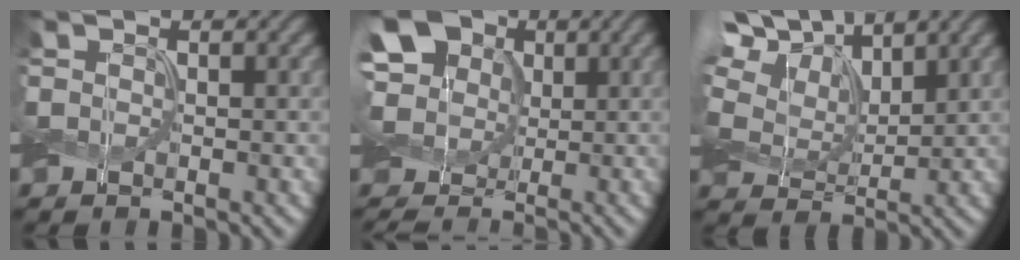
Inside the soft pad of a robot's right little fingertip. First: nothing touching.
{"total": 11.4, "force": [2.7, 9.5, 5.6], "torque": [-0.139, 0.031, 0.018]}
{"total": 10.8, "force": [5.3, 6.0, 7.4], "torque": [-0.179, 0.037, 0.085]}